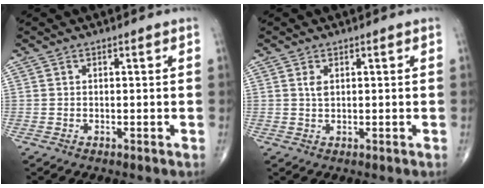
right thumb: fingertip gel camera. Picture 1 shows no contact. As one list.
[{"total": 1.5, "force": [0.5, 0.8, 1.1], "torque": [-0.021, 0.000, 0.012]}]